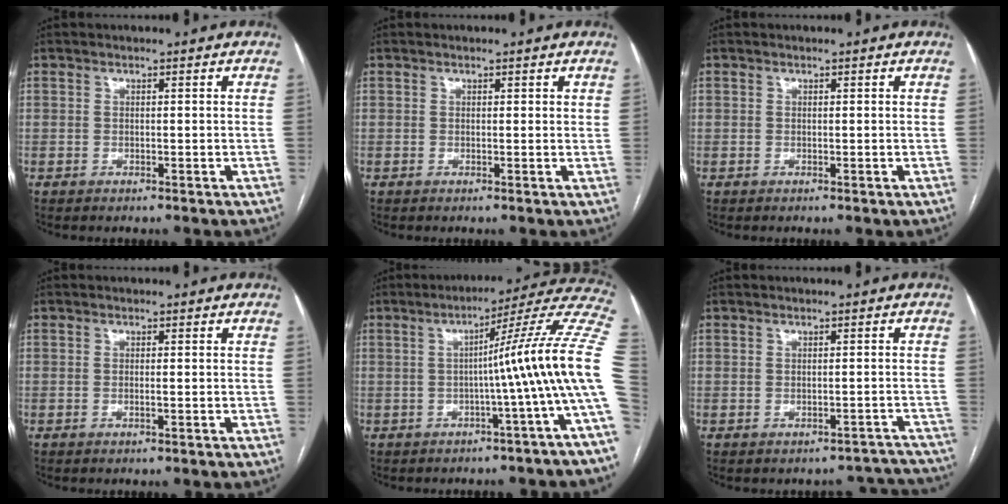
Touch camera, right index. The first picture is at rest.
{"total": 0.5, "force": [0.4, 0.2, 0.3], "torque": [0.000, 0.000, 0.002]}
{"total": 0.0}
{"total": 0.6, "force": [-0.1, 0.0, 0.6], "torque": [-0.011, 0.001, 0.001]}
{"total": 14.1, "force": [-2.0, -2.6, 13.7], "torque": [-0.156, 0.023, -0.041]}
{"total": 5.5, "force": [-4.8, 2.6, -1.0], "torque": [0.035, 0.042, -0.043]}